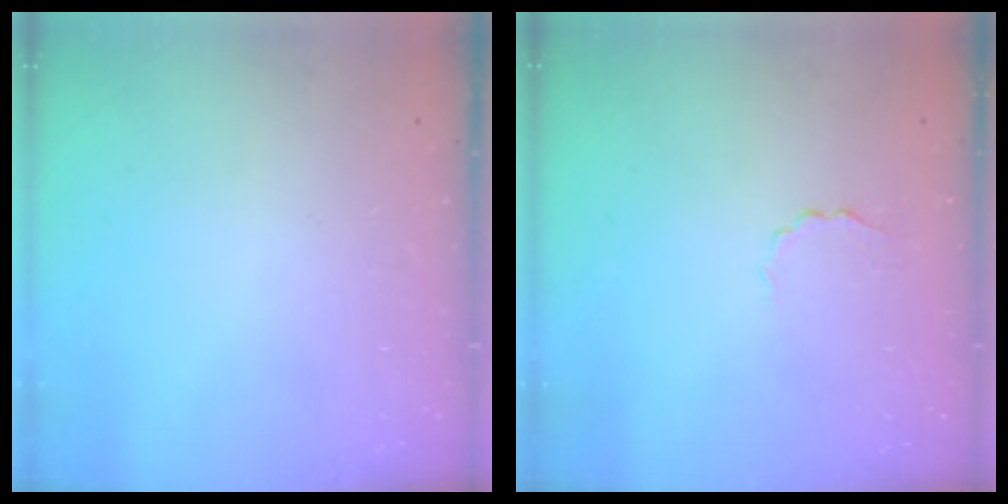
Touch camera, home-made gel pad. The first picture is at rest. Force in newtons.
{"total": 2.2, "press": 2.1, "slide": 0.6}